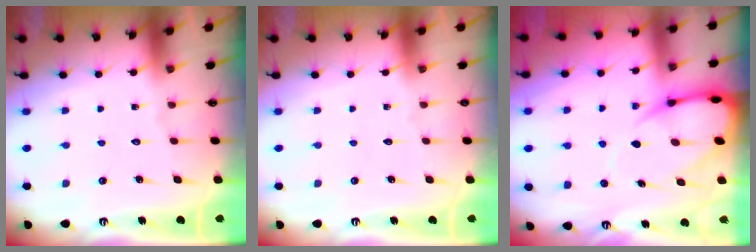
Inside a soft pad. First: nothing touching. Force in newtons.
{"total": 0.0}
{"total": 9.5, "press": 9.4, "slide": 0.9}